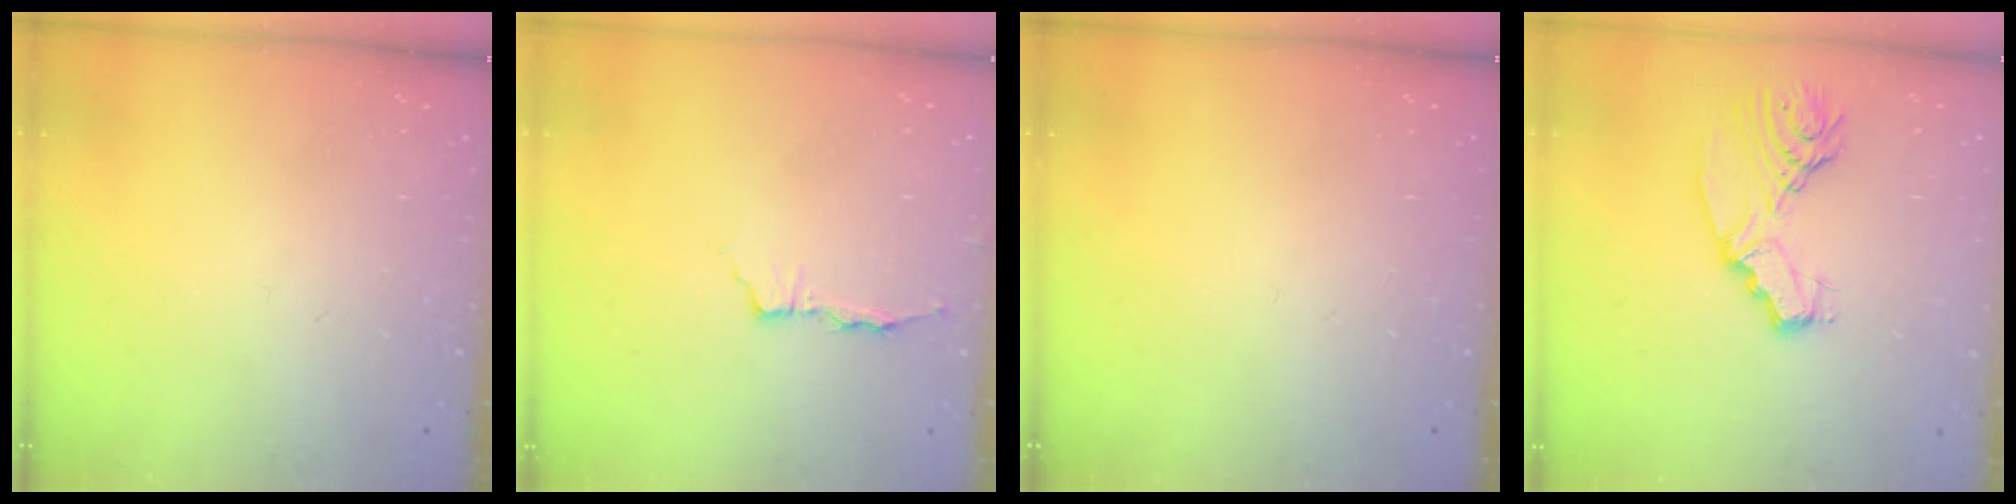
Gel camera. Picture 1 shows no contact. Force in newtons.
{"total": 3.5, "press": 3.5, "slide": 0.5}
{"total": 0.0}
{"total": 8.7, "press": 8.7, "slide": 0.3}